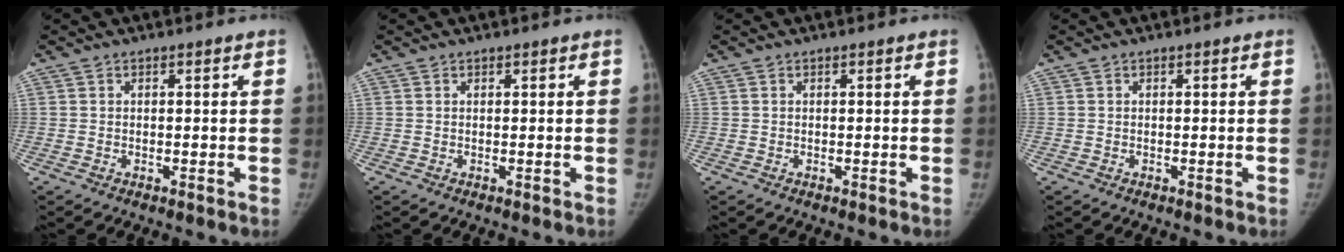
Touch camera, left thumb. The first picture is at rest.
{"total": 0.0}
{"total": 0.0}
{"total": 0.0}